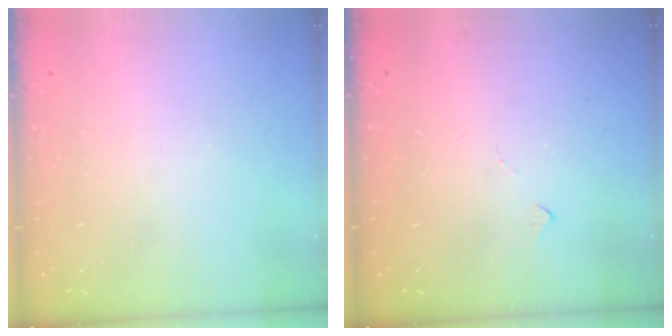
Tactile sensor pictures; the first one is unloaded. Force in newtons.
{"total": 5.0, "press": 5.0, "slide": 0.7}